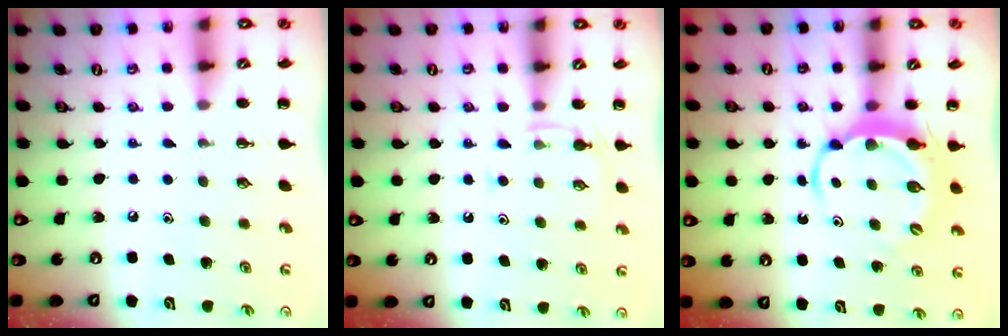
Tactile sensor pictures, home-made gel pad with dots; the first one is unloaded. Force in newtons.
{"total": 5.9, "press": 5.7, "slide": 1.8}
{"total": 6.3, "press": 6.2, "slide": 1.0}